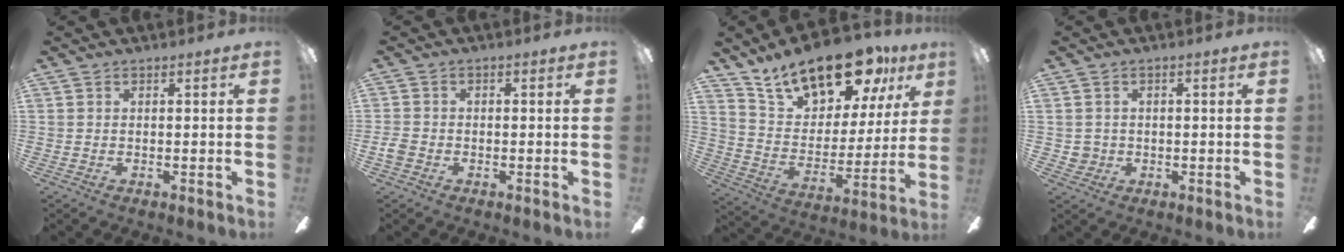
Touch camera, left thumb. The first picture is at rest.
{"total": 2.7, "force": [-1.1, 2.0, 1.4], "torque": [-0.028, 0.006, -0.022]}
{"total": 20.8, "force": [15.7, 8.8, 10.5], "torque": [-0.179, -0.099, 0.276]}
{"total": 2.8, "force": [-0.1, 2.7, 0.5], "torque": [-0.013, 0.005, -0.002]}